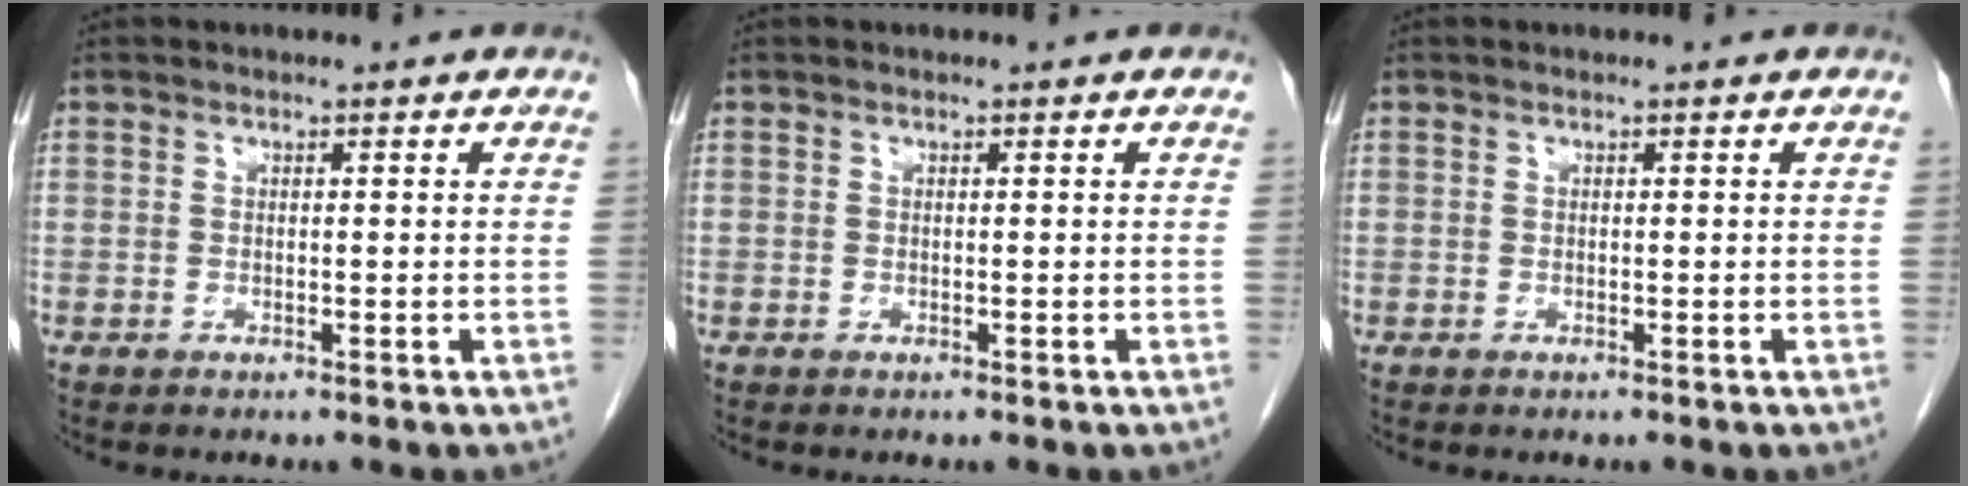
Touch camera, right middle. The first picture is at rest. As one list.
[{"total": 0.0}, {"total": 0.0}]